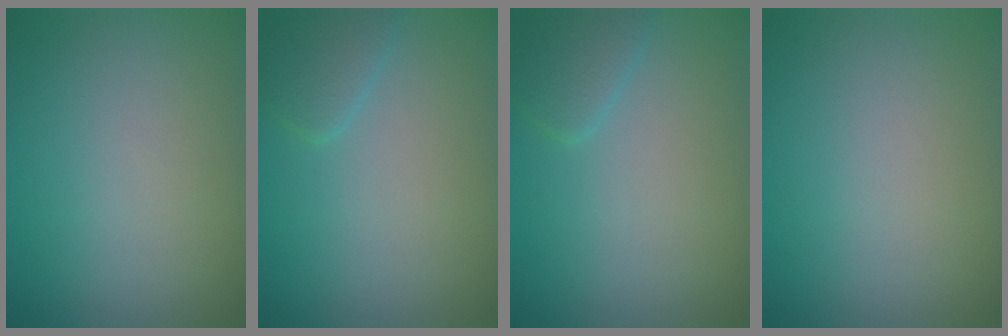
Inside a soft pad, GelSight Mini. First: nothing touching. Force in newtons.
{"total": 1.6, "press": 1.6, "slide": 0.1}
{"total": 1.6, "press": 1.6, "slide": 0.1}
{"total": 0.0}